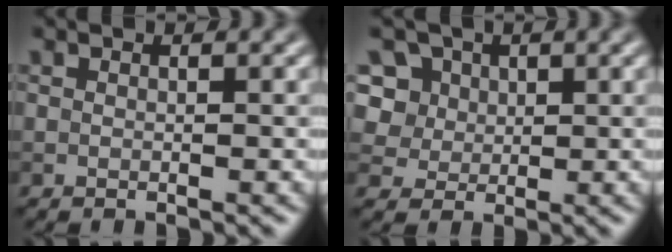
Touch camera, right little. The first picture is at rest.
{"total": 9.6, "force": [4.3, 7.4, 4.1], "torque": [-0.097, 0.026, 0.060]}